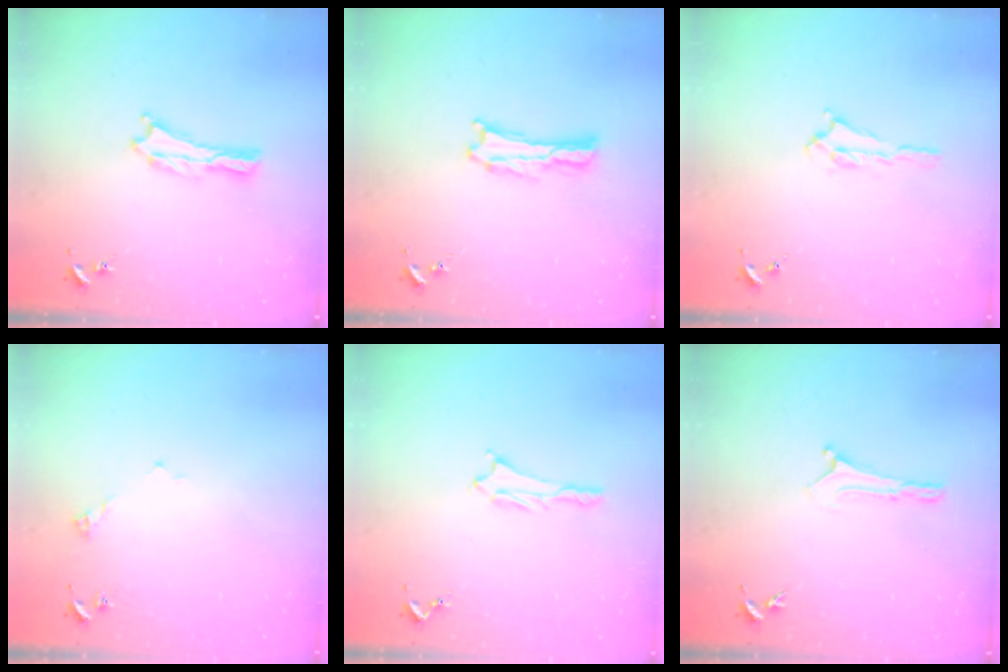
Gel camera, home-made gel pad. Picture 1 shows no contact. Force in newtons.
{"total": 0.7, "press": 0.7, "slide": 0.2}
{"total": 0.7, "press": 0.7, "slide": 0.2}
{"total": 2.9, "press": 2.9, "slide": 0.3}
{"total": 1.2, "press": 1.2, "slide": 0.1}
{"total": 0.0}